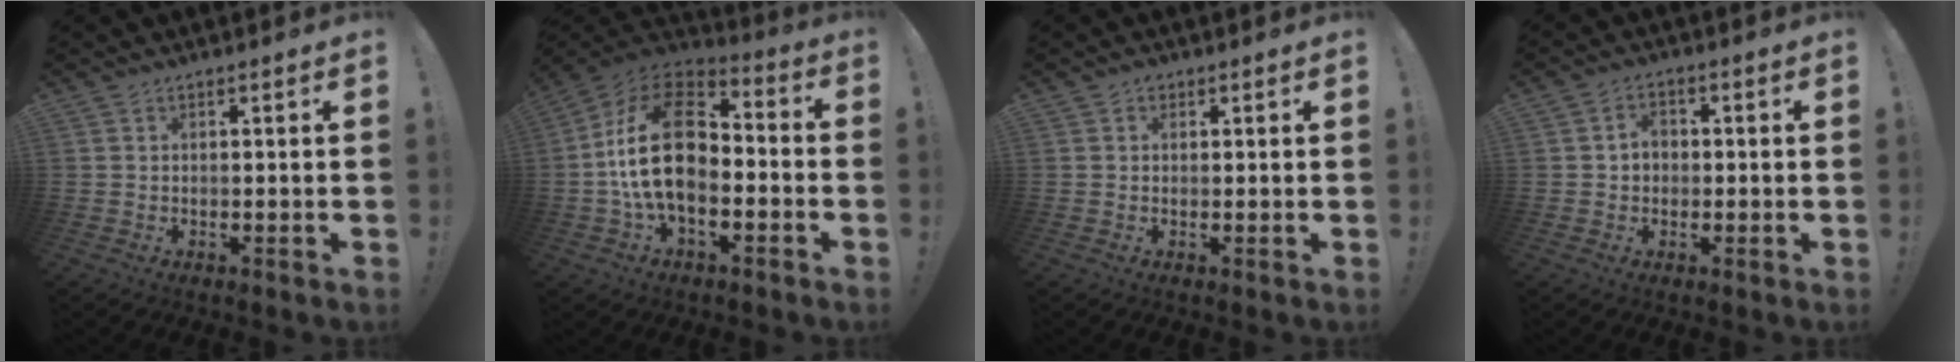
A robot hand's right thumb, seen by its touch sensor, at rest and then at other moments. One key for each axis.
{"total": 22.1, "fx": -1.0, "fy": 13.6, "fz": 17.4, "tx": -0.325, "ty": 0.023, "tz": -0.012}
{"total": 1.4, "fx": 0.6, "fy": 1.2, "fz": 0.4, "tx": -0.004, "ty": 0.002, "tz": 0.009}
{"total": 3.6, "fx": 0.1, "fy": 2.9, "fz": 2.2, "tx": -0.029, "ty": 0.002, "tz": -0.002}